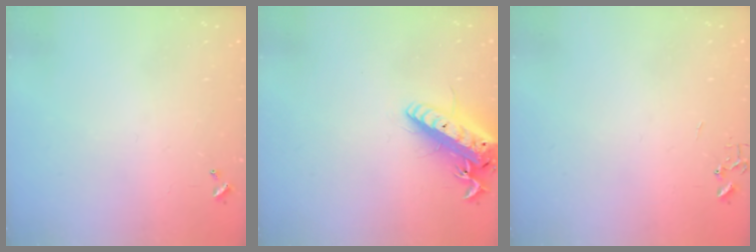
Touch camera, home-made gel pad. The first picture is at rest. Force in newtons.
{"total": 16.9, "press": 16.6, "slide": 3.2}
{"total": 0.0}